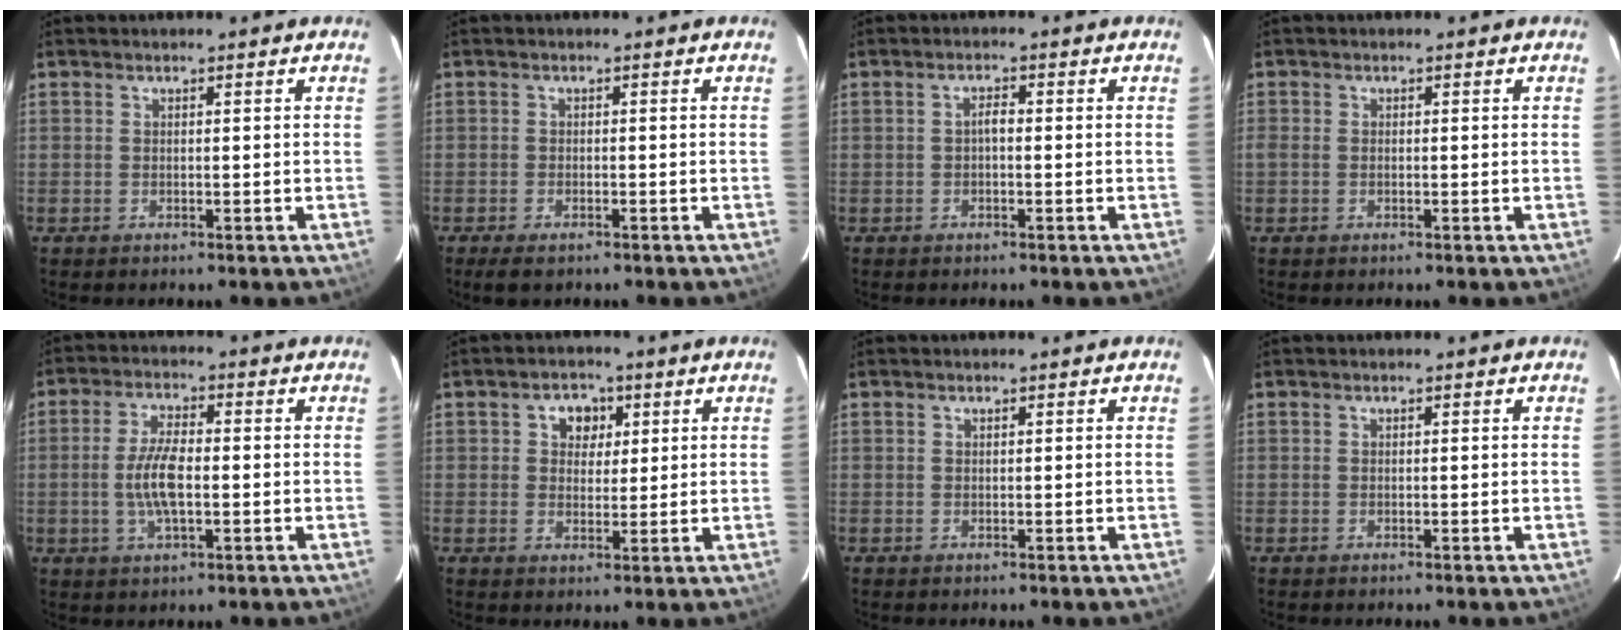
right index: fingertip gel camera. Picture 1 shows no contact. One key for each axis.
{"total": 3.4, "fx": -2.5, "fy": 1.3, "fz": 1.9, "tx": -0.044, "ty": -0.011, "tz": -0.044}
{"total": 1.4, "fx": -0.3, "fy": 0.6, "fz": 1.2, "tx": -0.024, "ty": 0.008, "tz": -0.008}
{"total": 1.0, "fx": -0.3, "fy": 0.7, "fz": 0.6, "tx": -0.015, "ty": -0.002, "tz": -0.006}
{"total": 7.1, "fx": -1.0, "fy": 2.6, "fz": 6.6, "tx": -0.135, "ty": 0.001, "tz": -0.020}
{"total": 4.5, "fx": 1.4, "fy": 3.8, "fz": 1.8, "tx": -0.022, "ty": 0.010, "tz": 0.023}
{"total": 0.0}
{"total": 0.0}